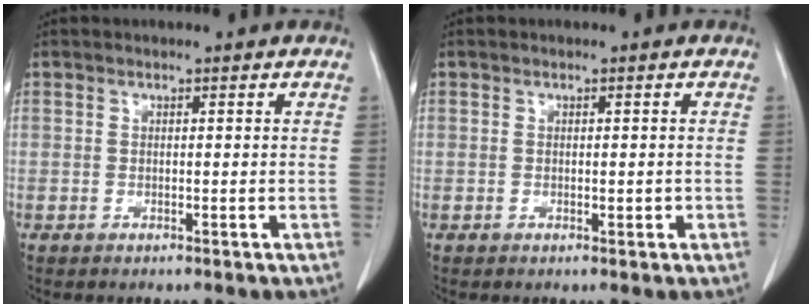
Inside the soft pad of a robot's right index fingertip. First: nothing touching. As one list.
[{"total": 0.9, "force": [-0.2, 0.4, 0.8], "torque": [-0.011, 0.000, 0.000]}]